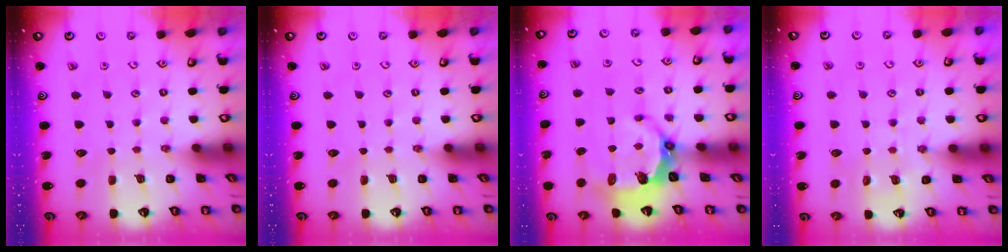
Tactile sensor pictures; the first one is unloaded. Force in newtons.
{"total": 0.0}
{"total": 5.7, "press": 4.2, "slide": 3.8}
{"total": 4.8, "press": 4.8, "slide": 0.7}